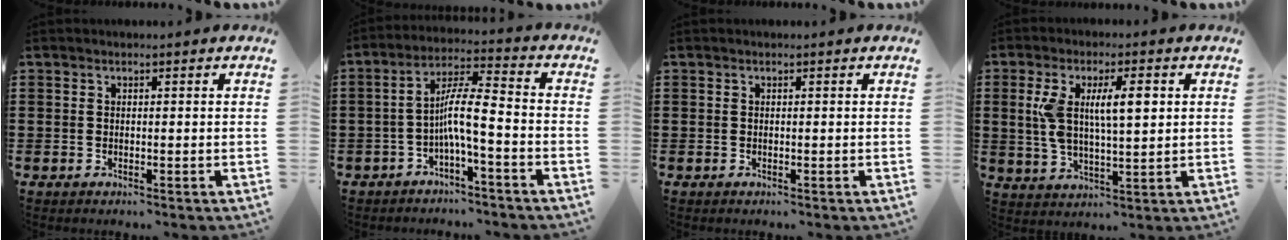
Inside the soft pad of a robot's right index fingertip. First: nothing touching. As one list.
[{"total": 7.1, "force": [-2.3, 0.8, 6.7], "torque": [-0.127, 0.001, -0.045]}, {"total": 0.0}, {"total": 8.7, "force": [2.2, 3.1, 7.8], "torque": [-0.172, 0.004, 0.031]}]